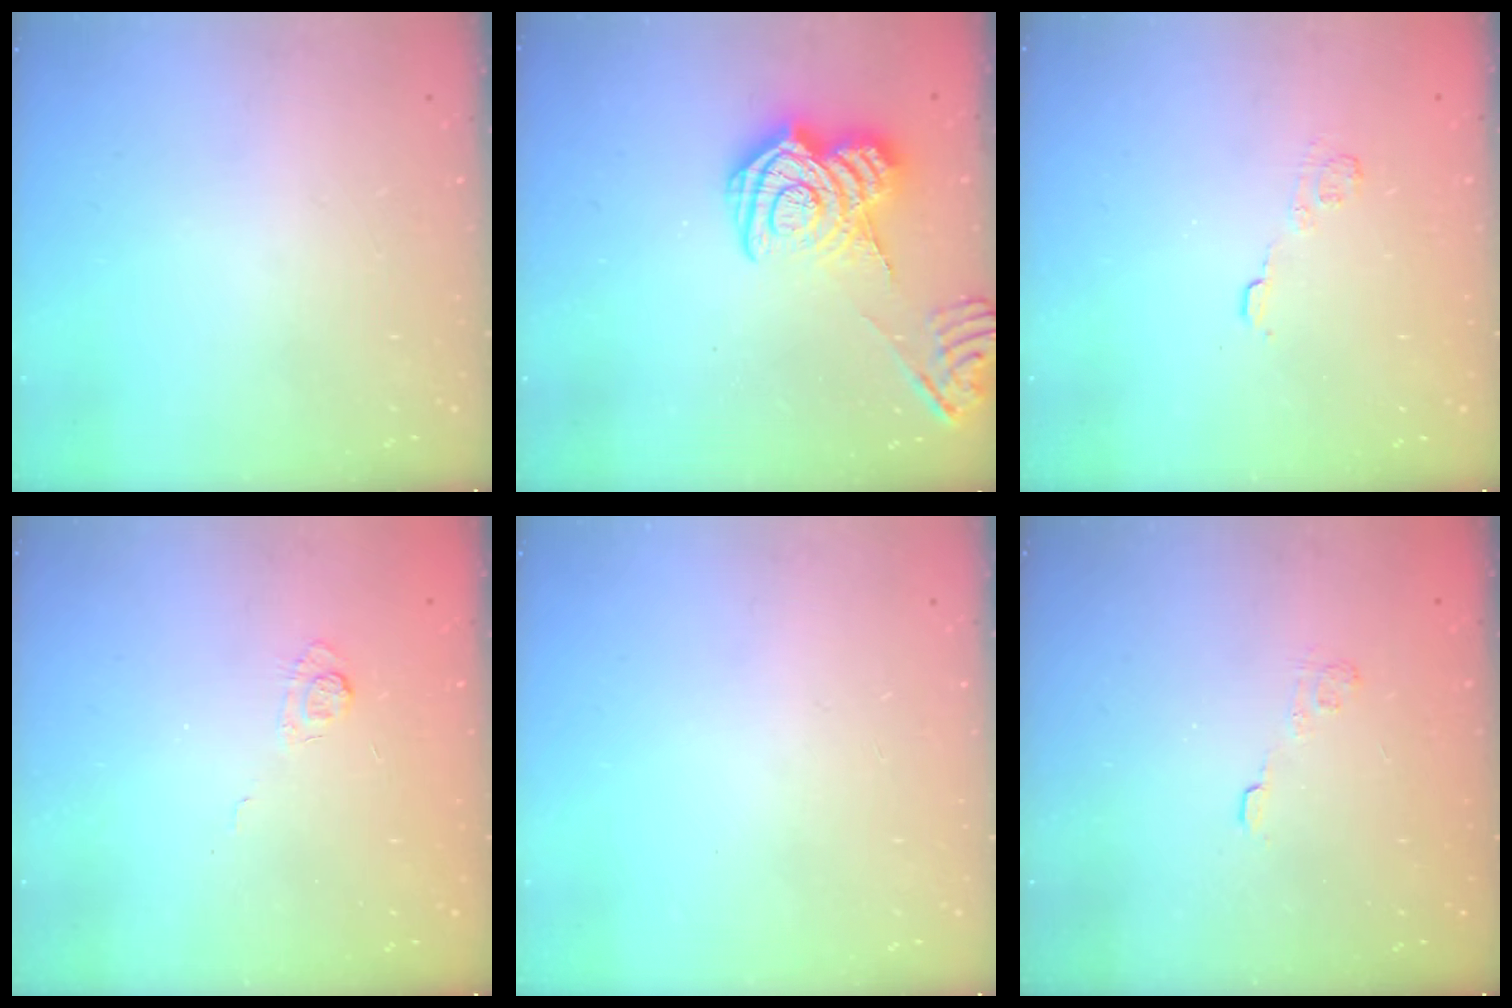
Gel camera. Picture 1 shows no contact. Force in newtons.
{"total": 12.8, "press": 12.8, "slide": 0.7}
{"total": 6.0, "press": 5.9, "slide": 1.0}
{"total": 2.9, "press": 2.4, "slide": 1.6}
{"total": 0.0}
{"total": 2.9, "press": 2.5, "slide": 1.4}